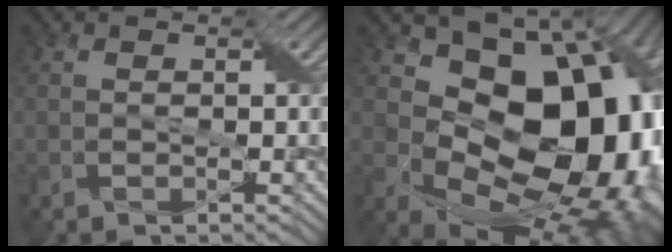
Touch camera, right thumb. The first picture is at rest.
{"total": 18.0, "force": [2.8, 12.6, 12.6], "torque": [-0.156, -0.022, 0.076]}